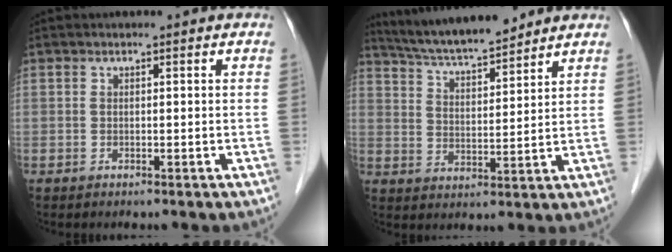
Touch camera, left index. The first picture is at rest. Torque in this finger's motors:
{"motor_torque": [0.01, -0.18, 0.20, 0.05]}